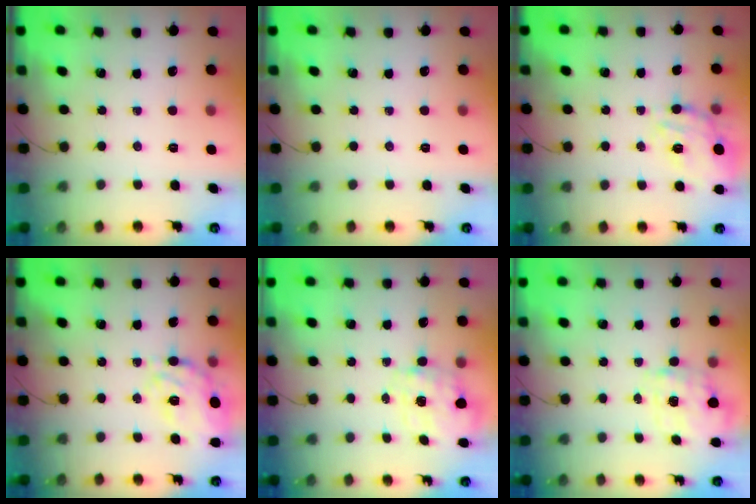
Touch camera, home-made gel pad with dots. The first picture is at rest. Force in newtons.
{"total": 0.0}
{"total": 15.8, "press": 15.8, "slide": 0.5}
{"total": 14.8, "press": 14.5, "slide": 3.1}
{"total": 2.7, "press": 2.6, "slide": 0.8}
{"total": 3.9, "press": 3.8, "slide": 0.8}